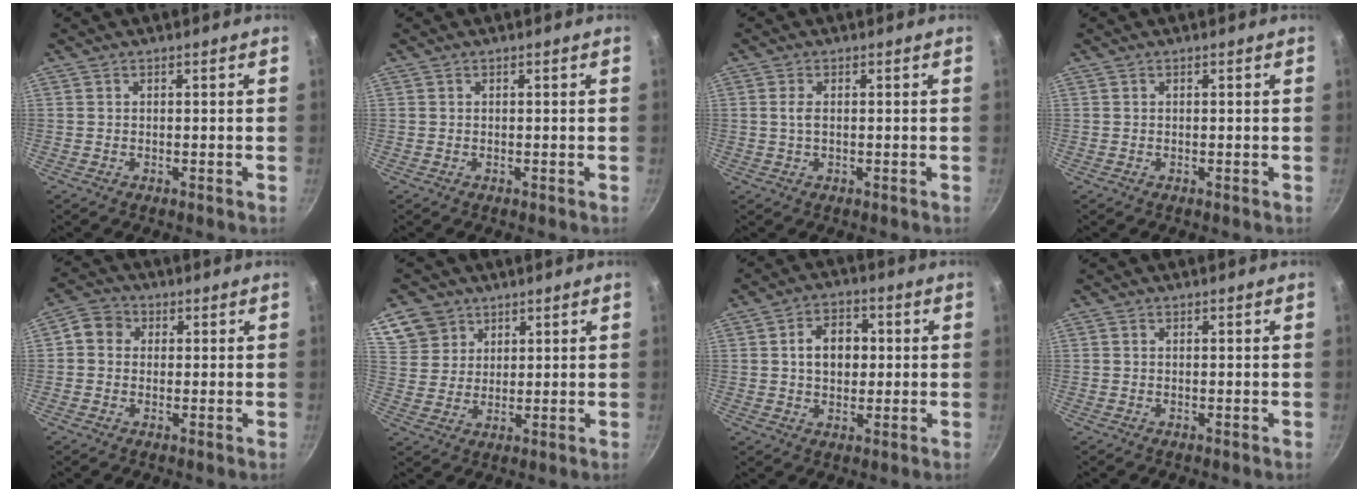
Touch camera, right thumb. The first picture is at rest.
{"total": 0.0}
{"total": 1.8, "force": [0.1, 0.8, 1.6], "torque": [-0.037, 0.002, 0.001]}
{"total": 0.0}
{"total": 4.9, "force": [0.6, 4.4, 2.1], "torque": [-0.020, 0.008, -0.005]}
{"total": 7.7, "force": [4.5, 6.0, 1.6], "torque": [-0.005, -0.002, 0.088]}
{"total": 7.9, "force": [0.9, 5.8, 5.3], "torque": [-0.054, 0.010, 0.009]}
{"total": 0.0}